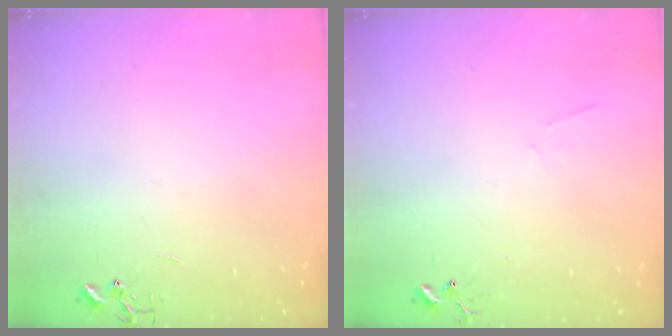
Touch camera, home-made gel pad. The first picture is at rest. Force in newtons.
{"total": 4.4, "press": 4.4, "slide": 0.4}